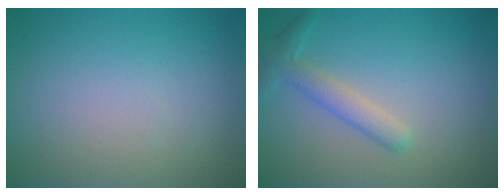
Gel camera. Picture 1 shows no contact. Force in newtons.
{"total": 2.6, "press": 2.5, "slide": 0.1}